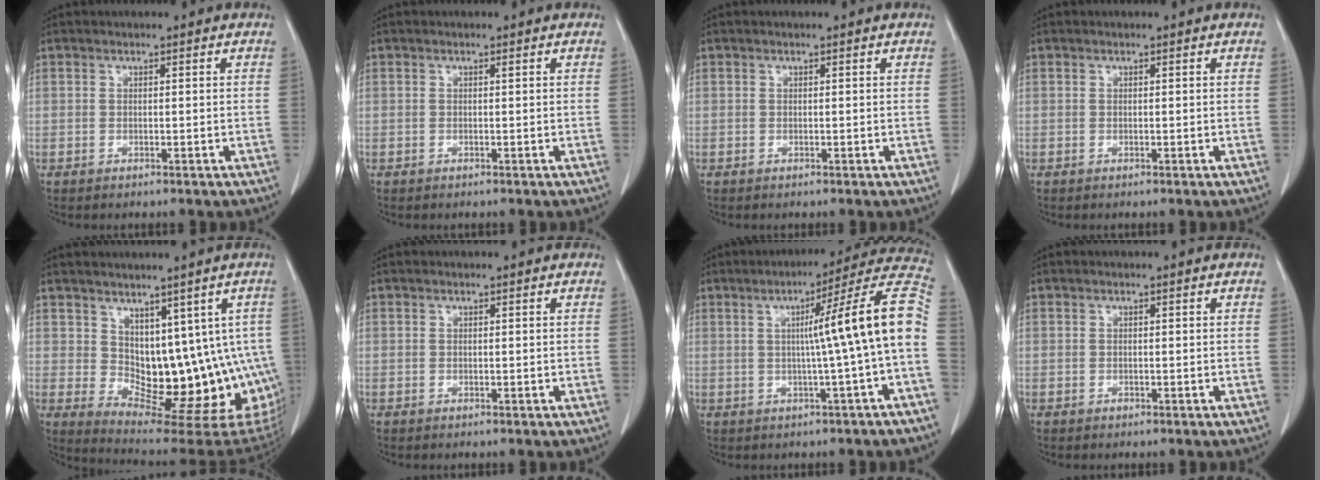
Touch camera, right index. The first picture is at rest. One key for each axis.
{"total": 0.0}
{"total": 0.0}
{"total": 0.0}
{"total": 15.0, "fx": 0.5, "fy": 8.9, "fz": 12.1, "tx": -0.137, "ty": -0.001, "tz": 0.027}
{"total": 0.0}
{"total": 13.5, "fx": -0.2, "fy": -1.7, "fz": 13.4, "tx": -0.173, "ty": 0.026, "tz": -0.008}
{"total": 0.0}